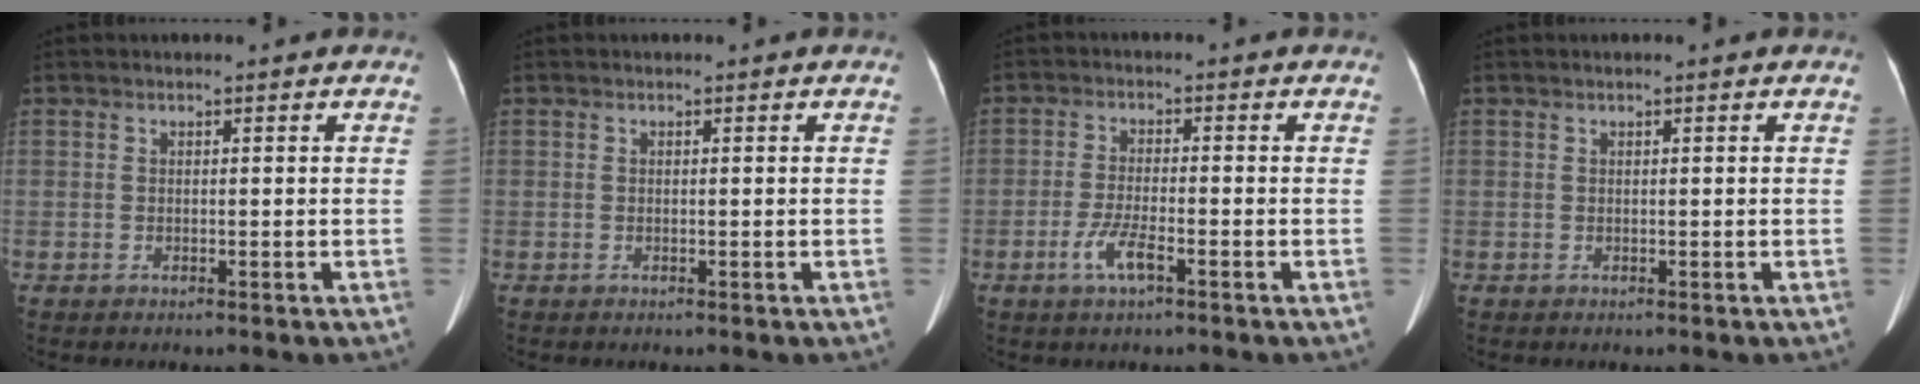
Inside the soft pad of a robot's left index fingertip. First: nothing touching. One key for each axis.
{"total": 0.0}
{"total": 4.2, "fx": -2.3, "fy": 0.6, "fz": 3.4, "tx": -0.078, "ty": -0.006, "tz": -0.043}
{"total": 0.0}